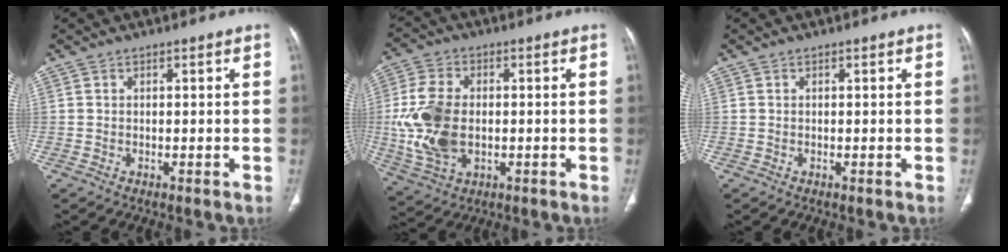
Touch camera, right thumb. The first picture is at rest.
{"total": 13.0, "force": [-0.8, 8.4, 9.9], "torque": [-0.210, 0.002, -0.008]}
{"total": 0.0}